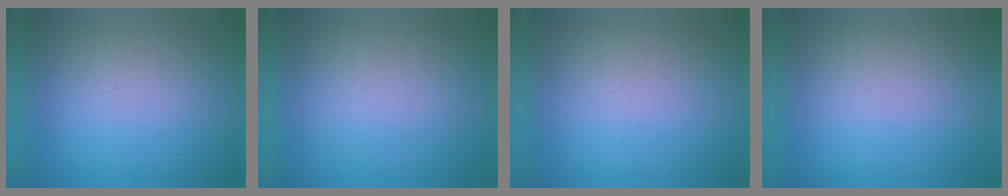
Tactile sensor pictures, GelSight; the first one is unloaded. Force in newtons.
{"total": 4.0}
{"total": 1.1}
{"total": 1.7}